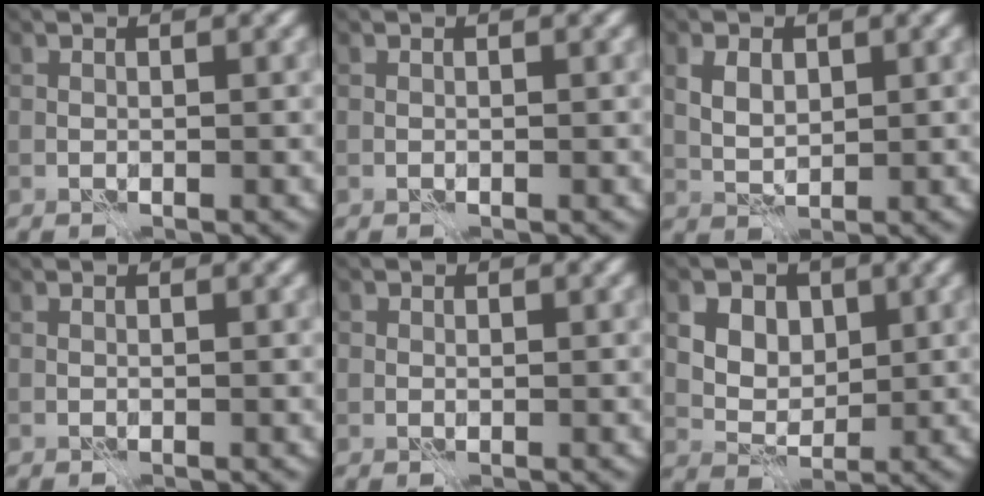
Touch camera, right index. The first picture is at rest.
{"total": 0.0}
{"total": 2.6, "force": [0.8, 1.7, 1.9], "torque": [-0.039, 0.001, 0.016]}
{"total": 0.0}
{"total": 0.7, "force": [0.2, 0.7, 0.2], "torque": [0.001, -0.001, -0.001]}
{"total": 8.9, "force": [4.1, 6.5, 4.4], "torque": [-0.076, 0.019, 0.058]}